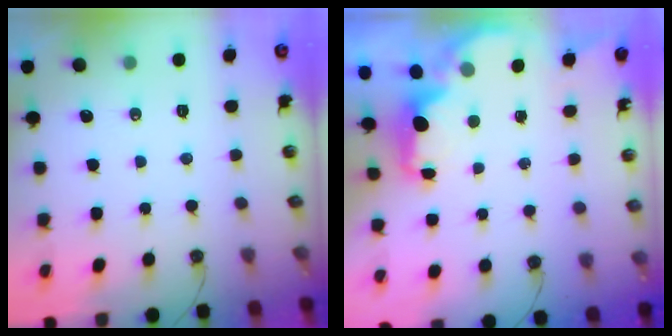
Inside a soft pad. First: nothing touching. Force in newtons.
{"total": 2.4, "press": 2.3, "slide": 0.8}